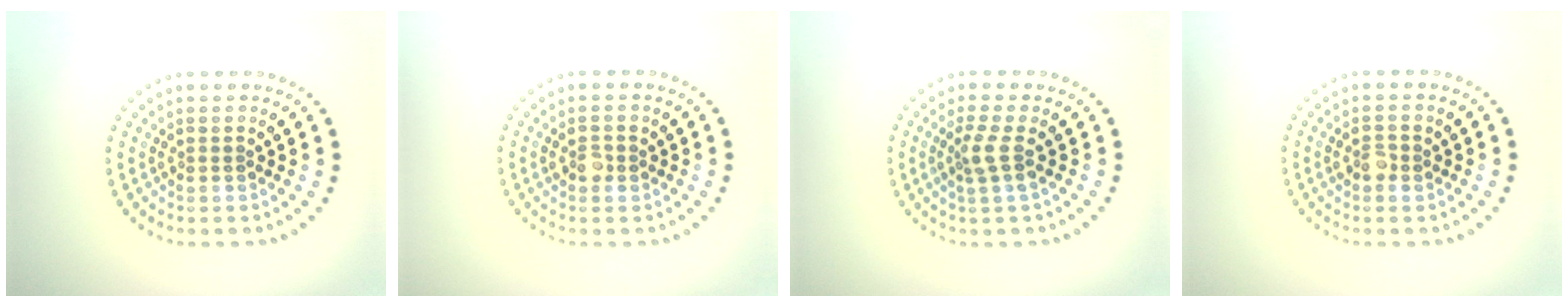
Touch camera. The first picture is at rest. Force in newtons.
{"total": 1.4, "press": 1.3, "slide": 0.3}
{"total": 1.9, "press": 1.4, "slide": 1.3}
{"total": 1.4, "press": 1.4, "slide": 0.1}